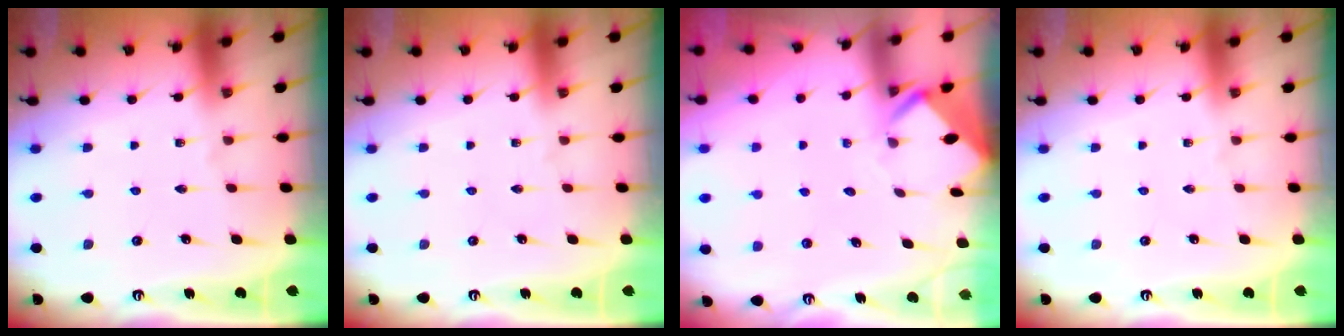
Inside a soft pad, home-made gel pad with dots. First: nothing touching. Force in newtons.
{"total": 0.0}
{"total": 3.4, "press": 3.4, "slide": 0.1}
{"total": 0.0}